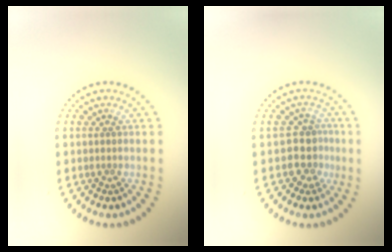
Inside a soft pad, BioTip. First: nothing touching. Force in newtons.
{"total": 2.7, "press": 2.1, "slide": 1.7}